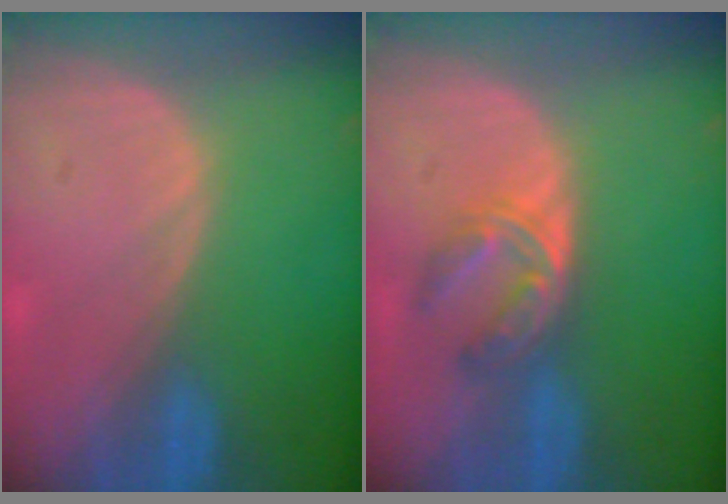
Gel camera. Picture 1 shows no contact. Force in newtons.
{"total": 6.0, "press": 4.9, "slide": 3.4}